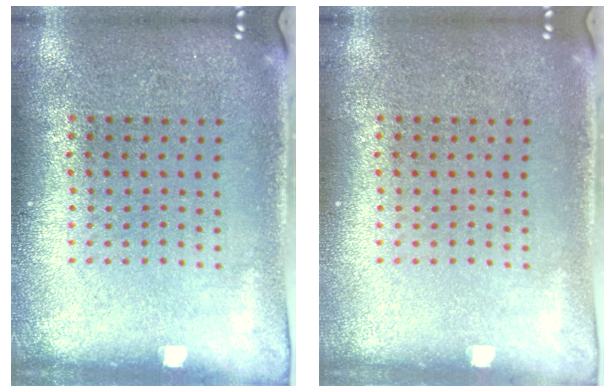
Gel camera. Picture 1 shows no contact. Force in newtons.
{"total": 0.0}